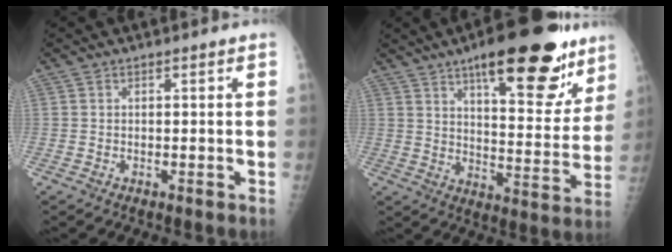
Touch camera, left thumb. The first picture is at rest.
{"total": 23.0, "force": [14.0, 7.9, 16.4], "torque": [-0.187, -0.051, 0.203]}